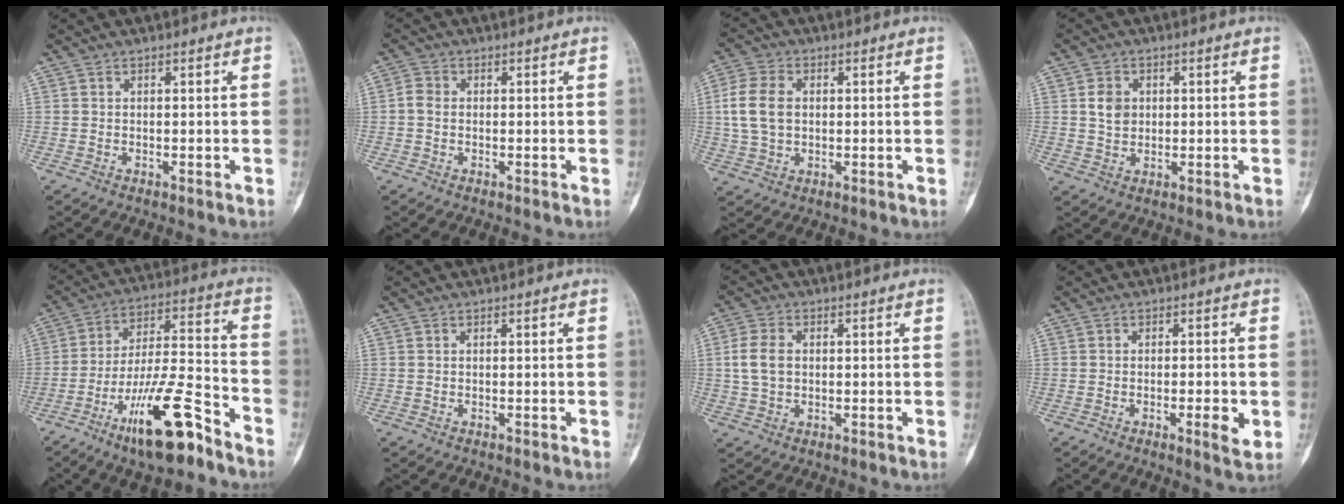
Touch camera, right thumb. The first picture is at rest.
{"total": 2.4, "force": [-0.1, 1.9, 1.5], "torque": [-0.028, 0.006, -0.007]}
{"total": 8.6, "force": [1.0, 6.0, 6.1], "torque": [-0.126, 0.008, 0.021]}
{"total": 4.5, "force": [1.0, 3.7, 2.5], "torque": [-0.028, -0.004, 0.018]}
{"total": 17.1, "force": [-10.7, 4.3, 12.7], "torque": [-0.223, 0.078, -0.185]}
{"total": 0.0}
{"total": 5.8, "force": [0.6, 4.1, 4.0], "torque": [-0.085, 0.006, 0.012]}
{"total": 4.1, "force": [-1.0, 1.0, 3.9], "torque": [-0.058, -0.006, -0.014]}